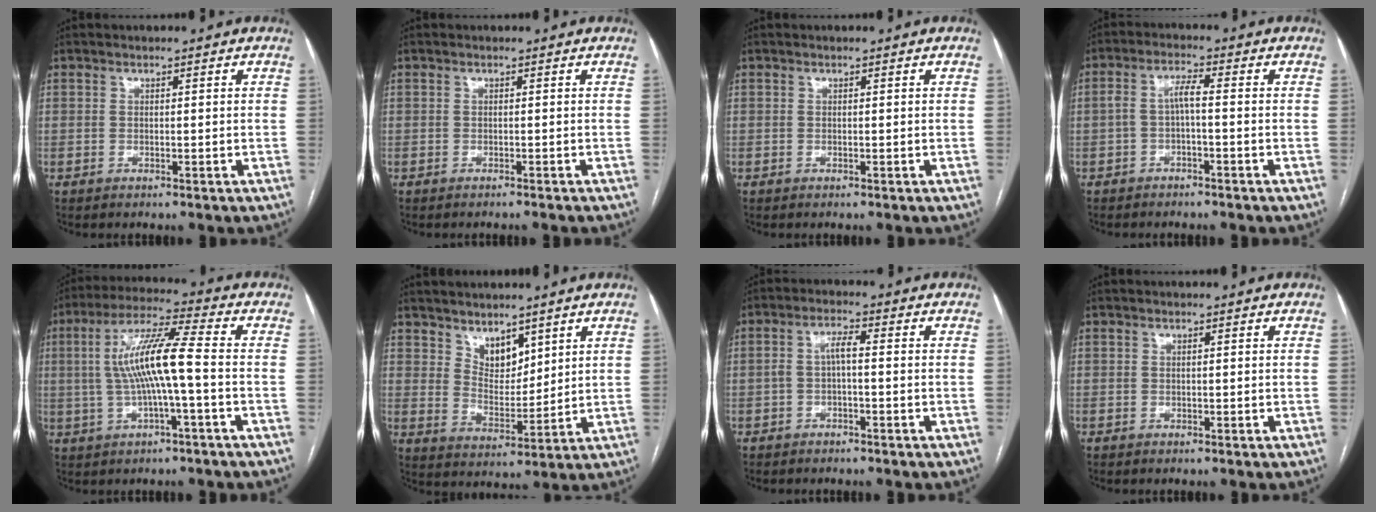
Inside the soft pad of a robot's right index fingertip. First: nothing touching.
{"total": 1.3, "force": [-1.2, 0.0, 0.3], "torque": [-0.004, -0.002, -0.015]}
{"total": 0.0}
{"total": 3.2, "force": [-0.6, 0.9, 3.0], "torque": [-0.059, 0.017, -0.008]}
{"total": 10.9, "force": [-0.5, 0.6, 10.8], "torque": [-0.209, 0.020, -0.012]}
{"total": 5.7, "force": [4.0, 2.9, 2.8], "torque": [-0.047, -0.003, 0.084]}
{"total": 3.1, "force": [-0.6, 0.9, 2.9], "torque": [-0.057, 0.016, -0.008]}
{"total": 0.0}